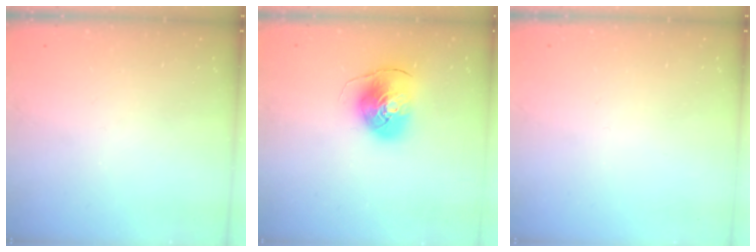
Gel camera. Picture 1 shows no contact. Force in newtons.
{"total": 9.7, "press": 9.6, "slide": 1.3}
{"total": 0.0}